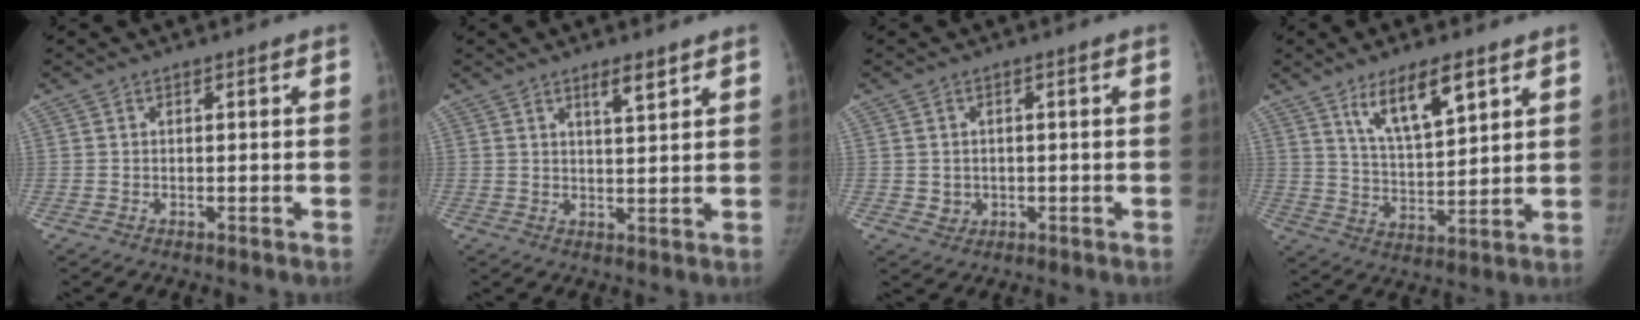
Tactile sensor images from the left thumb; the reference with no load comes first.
{"total": 3.8, "force": [2.6, 0.7, 2.7], "torque": [-0.039, -0.020, 0.045]}
{"total": 2.5, "force": [-0.2, 2.4, 0.8], "torque": [-0.004, 0.002, 0.006]}
{"total": 11.3, "force": [6.5, 3.7, 8.5], "torque": [-0.133, -0.040, 0.124]}